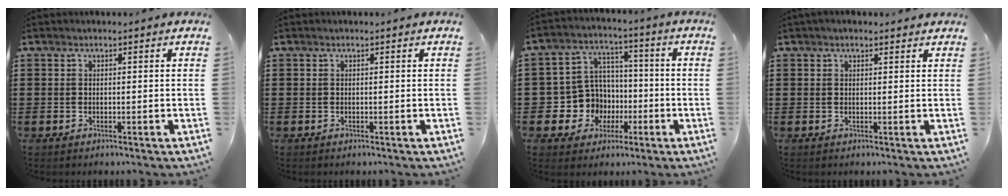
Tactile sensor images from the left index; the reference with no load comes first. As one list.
[{"total": 0.0}, {"total": 8.5, "force": [-1.2, 8.3, 1.6], "torque": [-0.076, 0.003, -0.015]}, {"total": 1.2, "force": [1.1, 0.3, 0.4], "torque": [-0.010, 0.003, 0.020]}]